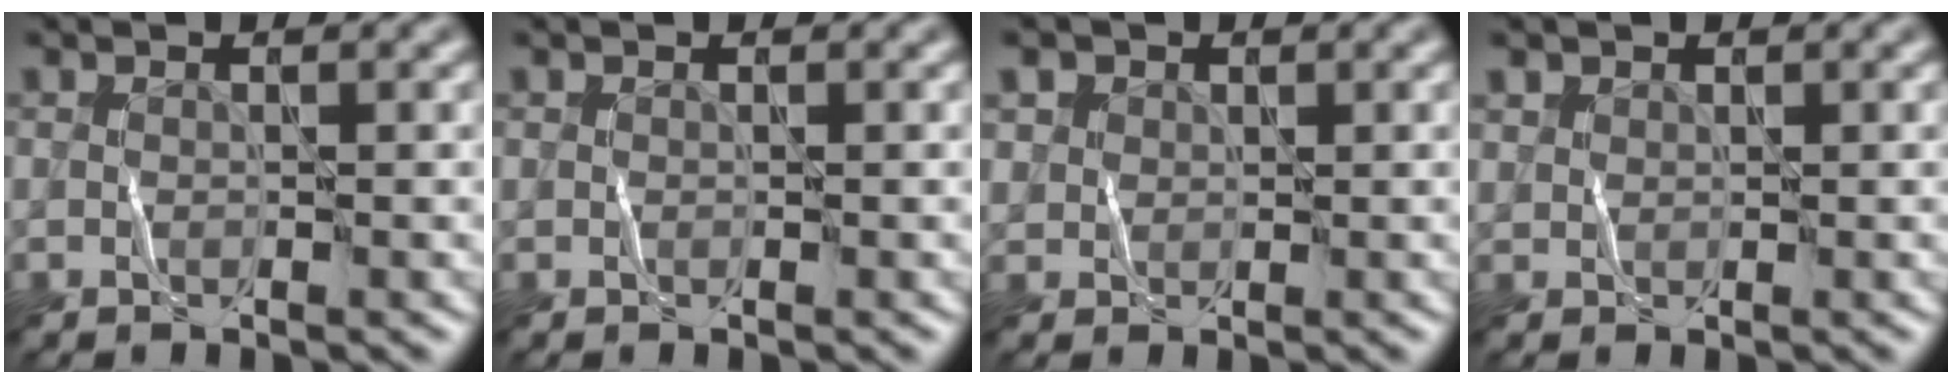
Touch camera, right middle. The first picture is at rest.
{"total": 0.0}
{"total": 1.4, "force": [1.0, 1.0, -0.1], "torque": [-0.007, 0.015, 0.008]}
{"total": 0.7, "force": [0.4, -0.1, -0.6], "torque": [0.000, -0.004, 0.017]}